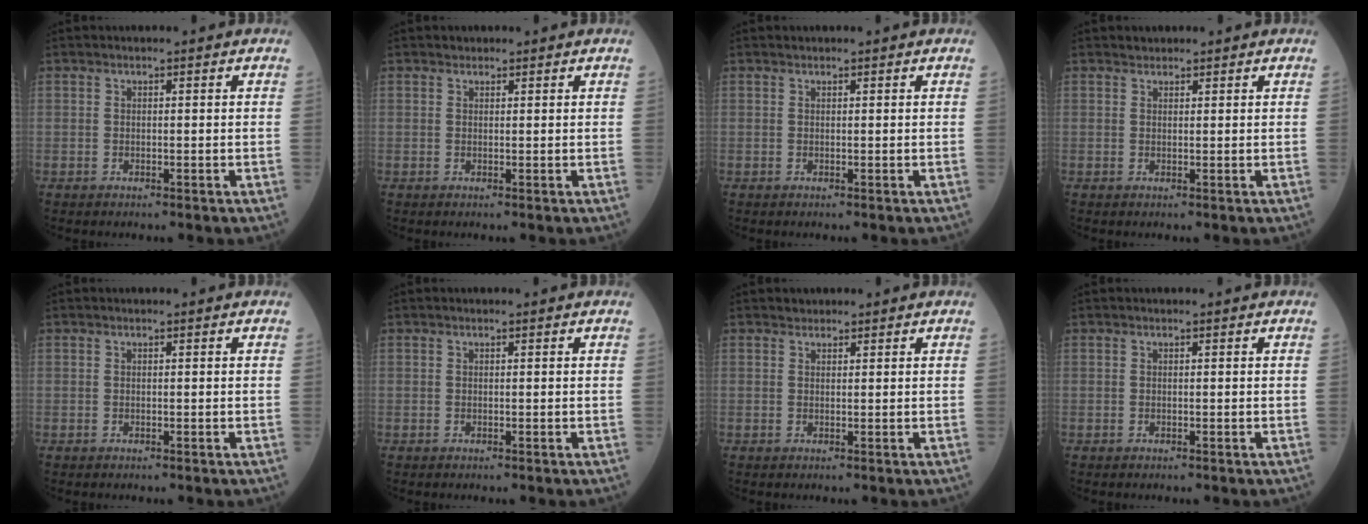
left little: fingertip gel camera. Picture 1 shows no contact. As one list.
[{"total": 0.7, "force": [0.5, 0.4, 0.0], "torque": [-0.004, -0.001, 0.006]}, {"total": 0.0}, {"total": 1.0, "force": [0.8, 0.5, 0.0], "torque": [-0.003, 0.003, 0.012]}, {"total": 0.0}, {"total": 0.0}, {"total": 1.0, "force": [0.8, 0.5, 0.0], "torque": [0.000, 0.003, 0.011]}, {"total": 0.0}]